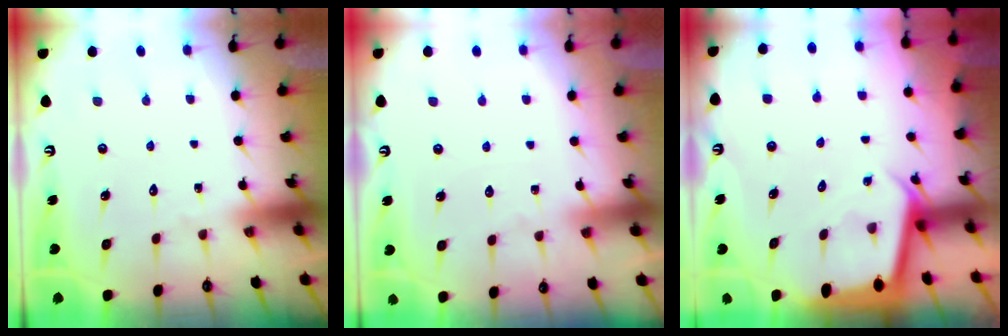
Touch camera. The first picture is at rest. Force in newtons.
{"total": 1.9, "press": 1.8, "slide": 0.4}
{"total": 2.3, "press": 2.3, "slide": 0.1}